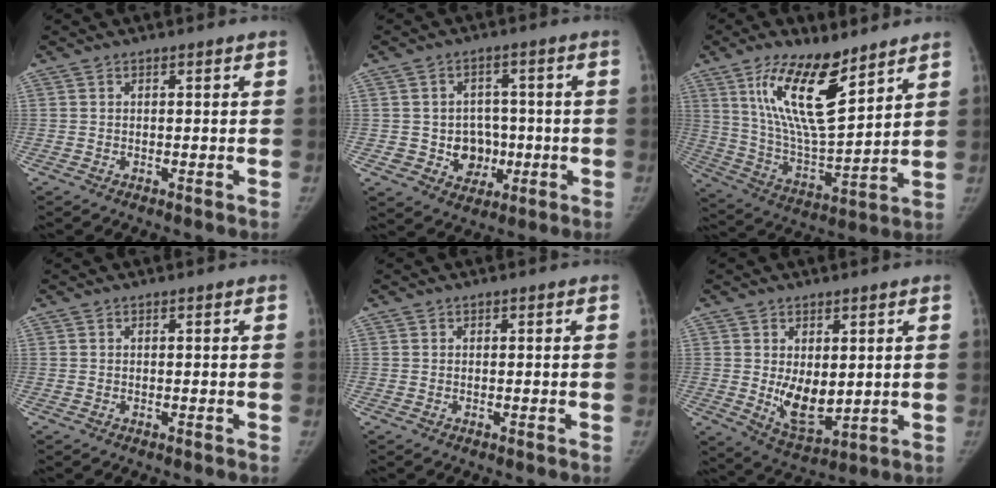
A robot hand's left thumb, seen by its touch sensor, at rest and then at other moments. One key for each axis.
{"total": 7.8, "fx": -1.1, "fy": 6.8, "fz": 3.6, "tx": -0.011, "ty": 0.012, "tz": -0.007}
{"total": 17.7, "fx": 10.1, "fy": 5.8, "fz": 13.3, "tx": -0.219, "ty": -0.060, "tz": 0.198}
{"total": 0.0}
{"total": 0.0}
{"total": 9.0, "fx": 0.7, "fy": 5.0, "fz": 7.4, "tx": -0.096, "ty": -0.025, "tz": 0.033}